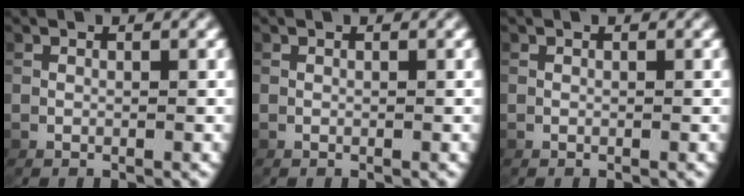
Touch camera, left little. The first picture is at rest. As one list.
[{"total": 0.0}, {"total": 0.0}]